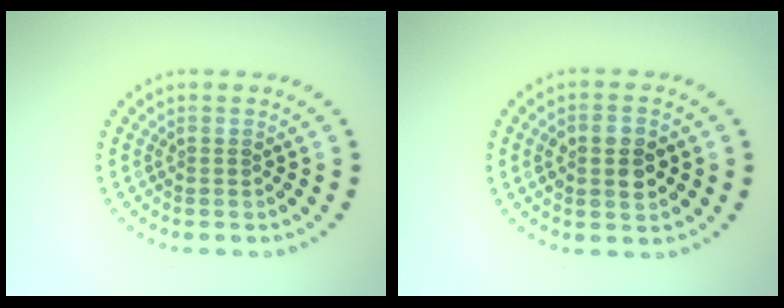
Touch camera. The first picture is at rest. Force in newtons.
{"total": 3.4, "press": 3.4, "slide": 0.3}